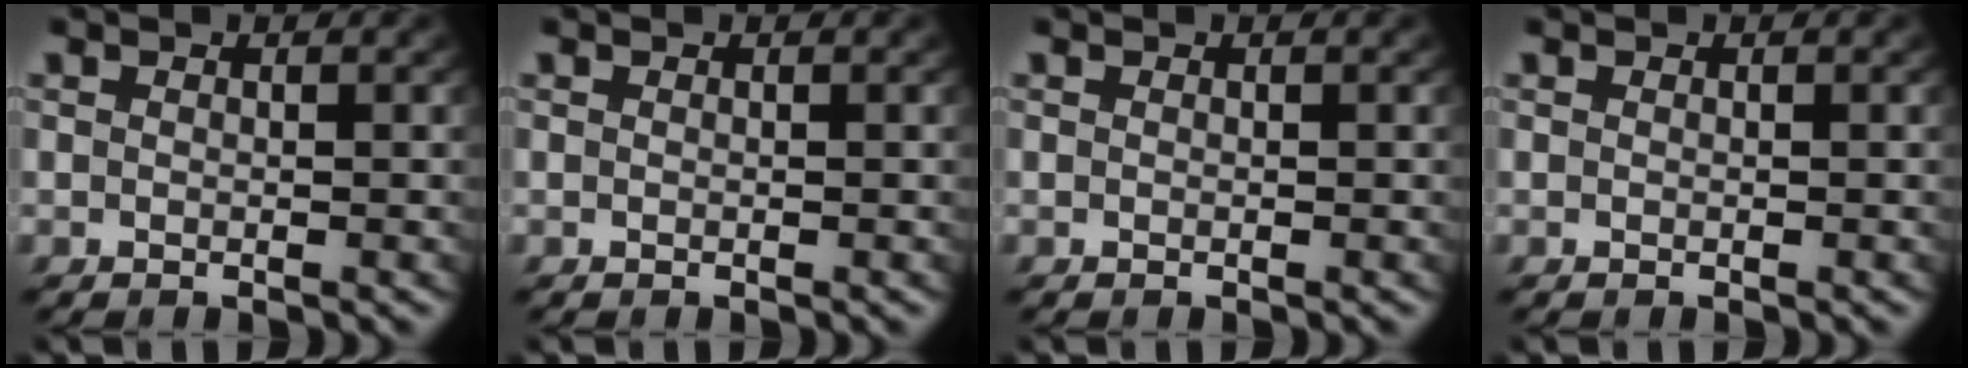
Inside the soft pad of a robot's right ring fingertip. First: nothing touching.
{"total": 0.0}
{"total": 0.0}
{"total": 0.0}